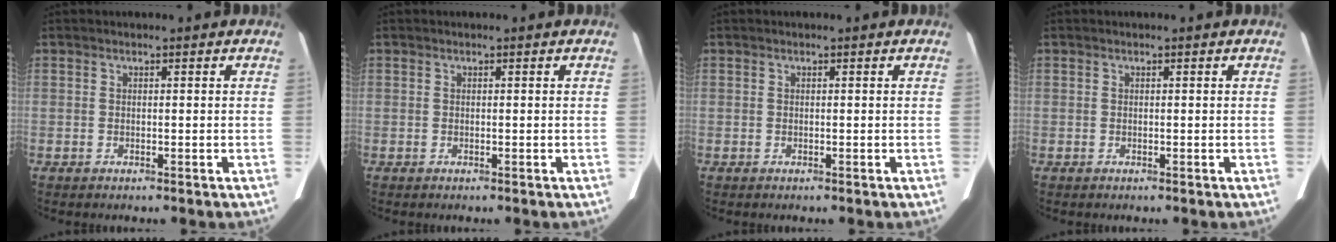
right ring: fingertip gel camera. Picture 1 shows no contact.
{"total": 0.0}
{"total": 0.0}
{"total": 0.0}